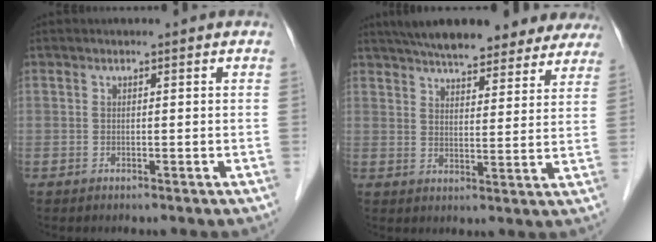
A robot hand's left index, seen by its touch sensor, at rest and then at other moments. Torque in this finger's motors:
{"motor_torque": [1.06, -1.08, 0.27, 0.13]}